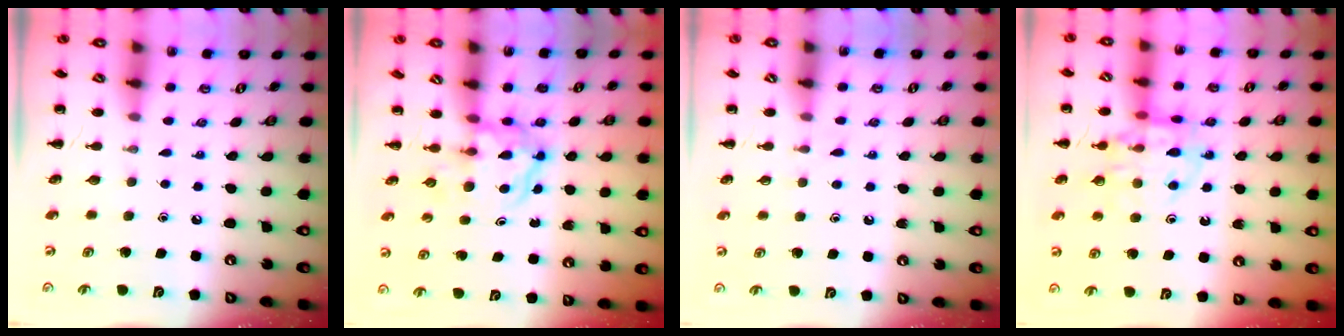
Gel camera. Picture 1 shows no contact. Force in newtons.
{"total": 4.0, "press": 3.9, "slide": 0.4}
{"total": 3.0, "press": 2.7, "slide": 1.2}
{"total": 13.3, "press": 13.2, "slide": 1.8}